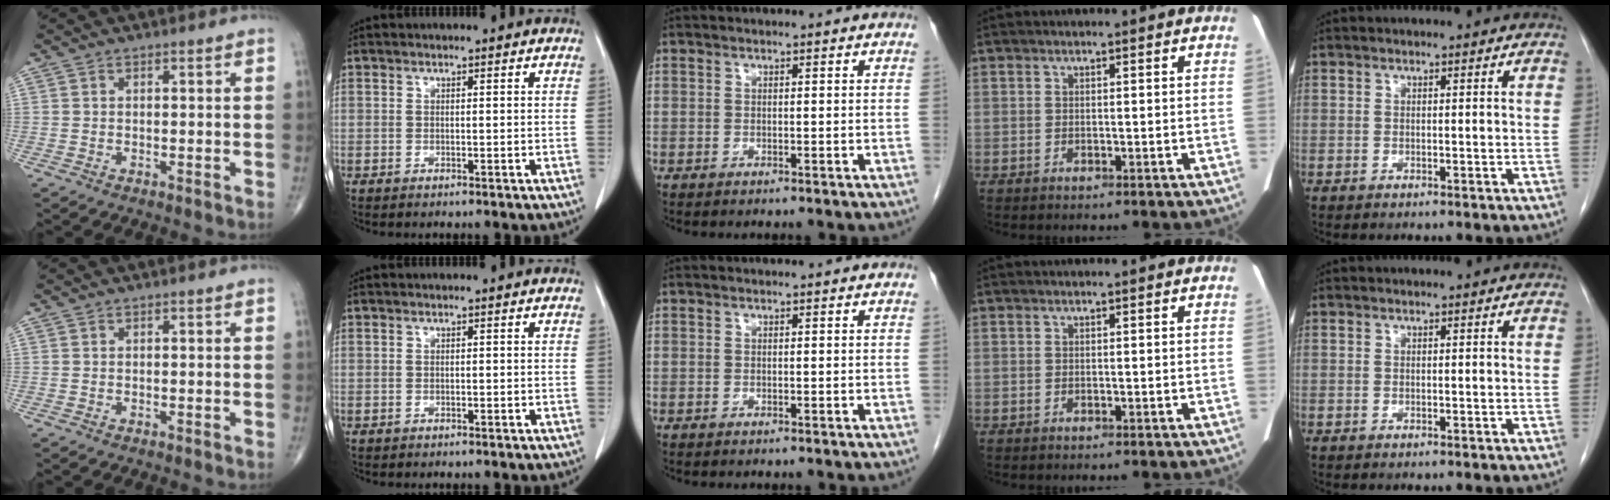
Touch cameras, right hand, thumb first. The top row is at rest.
{}